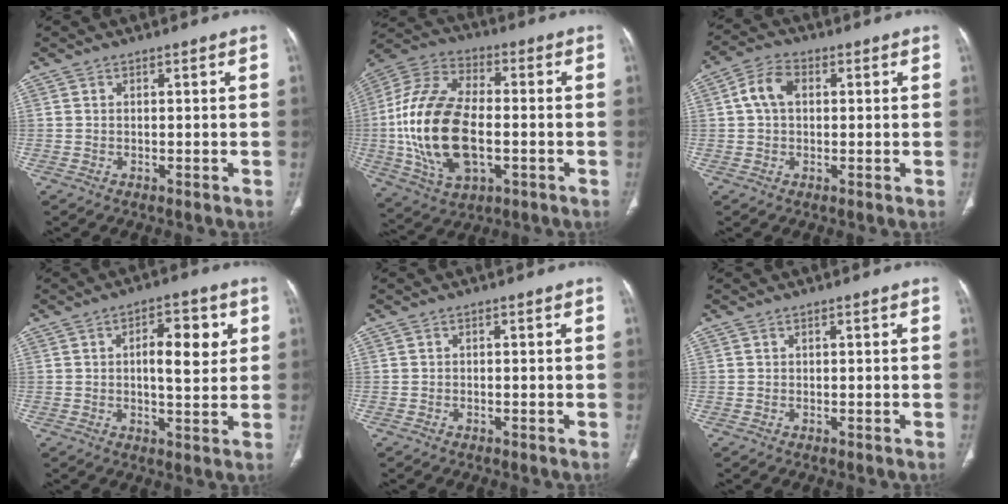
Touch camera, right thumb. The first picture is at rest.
{"total": 22.5, "force": [-2.6, 12.3, 18.7], "torque": [-0.382, 0.013, -0.042]}
{"total": 6.0, "force": [1.0, 4.0, 4.3], "torque": [-0.084, 0.018, 0.012]}
{"total": 8.6, "force": [2.2, 3.5, 7.5], "torque": [-0.087, -0.007, 0.028]}
{"total": 0.0}
{"total": 0.0}